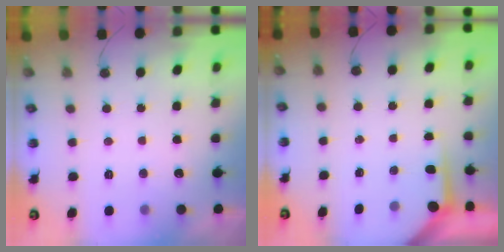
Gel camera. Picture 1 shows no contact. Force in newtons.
{"total": 3.4, "press": 3.4, "slide": 0.4}